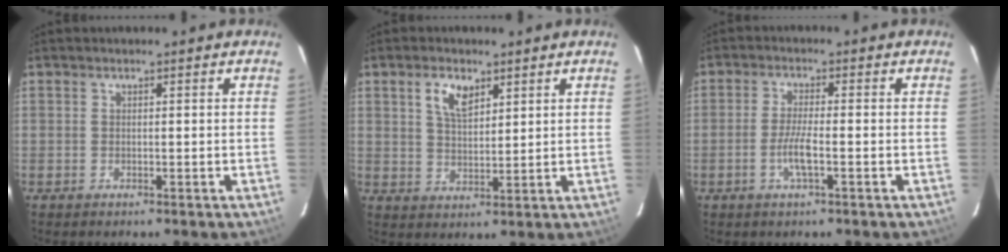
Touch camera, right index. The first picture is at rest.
{"total": 5.4, "force": [2.9, 2.7, 3.7], "torque": [-0.069, 0.006, 0.057]}
{"total": 4.2, "force": [-1.6, 0.2, 3.9], "torque": [-0.076, -0.002, -0.031]}